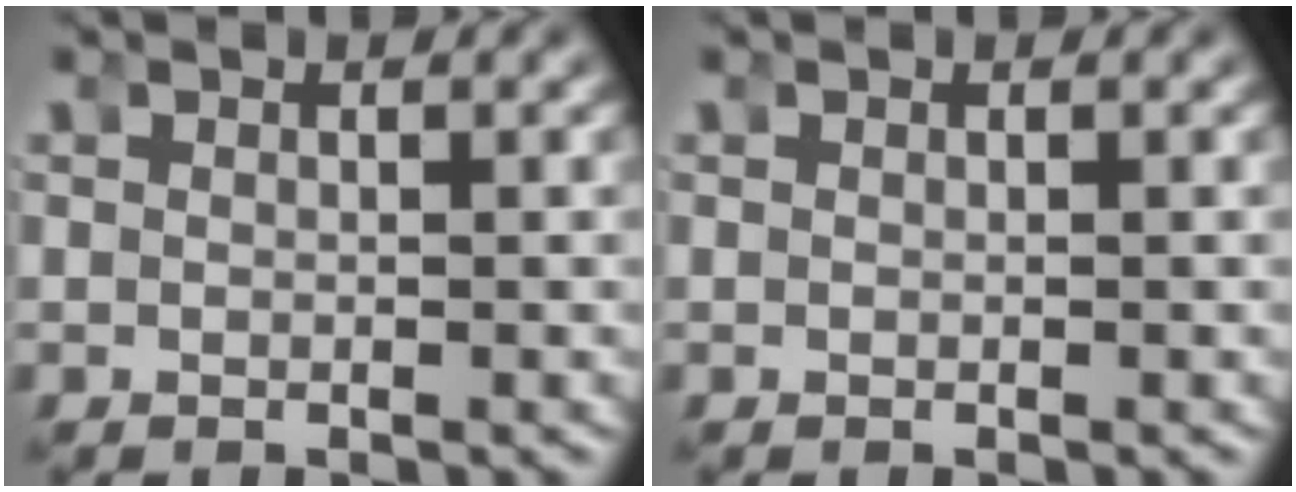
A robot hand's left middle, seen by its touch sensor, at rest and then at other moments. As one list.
[{"total": 0.0}]